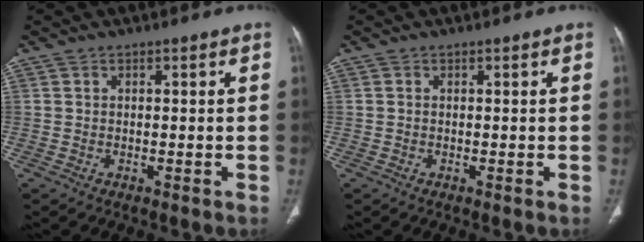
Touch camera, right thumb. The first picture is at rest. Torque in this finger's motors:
{"motor_torque": [-0.30, 0.05, 0.12, -0.63, -0.04]}